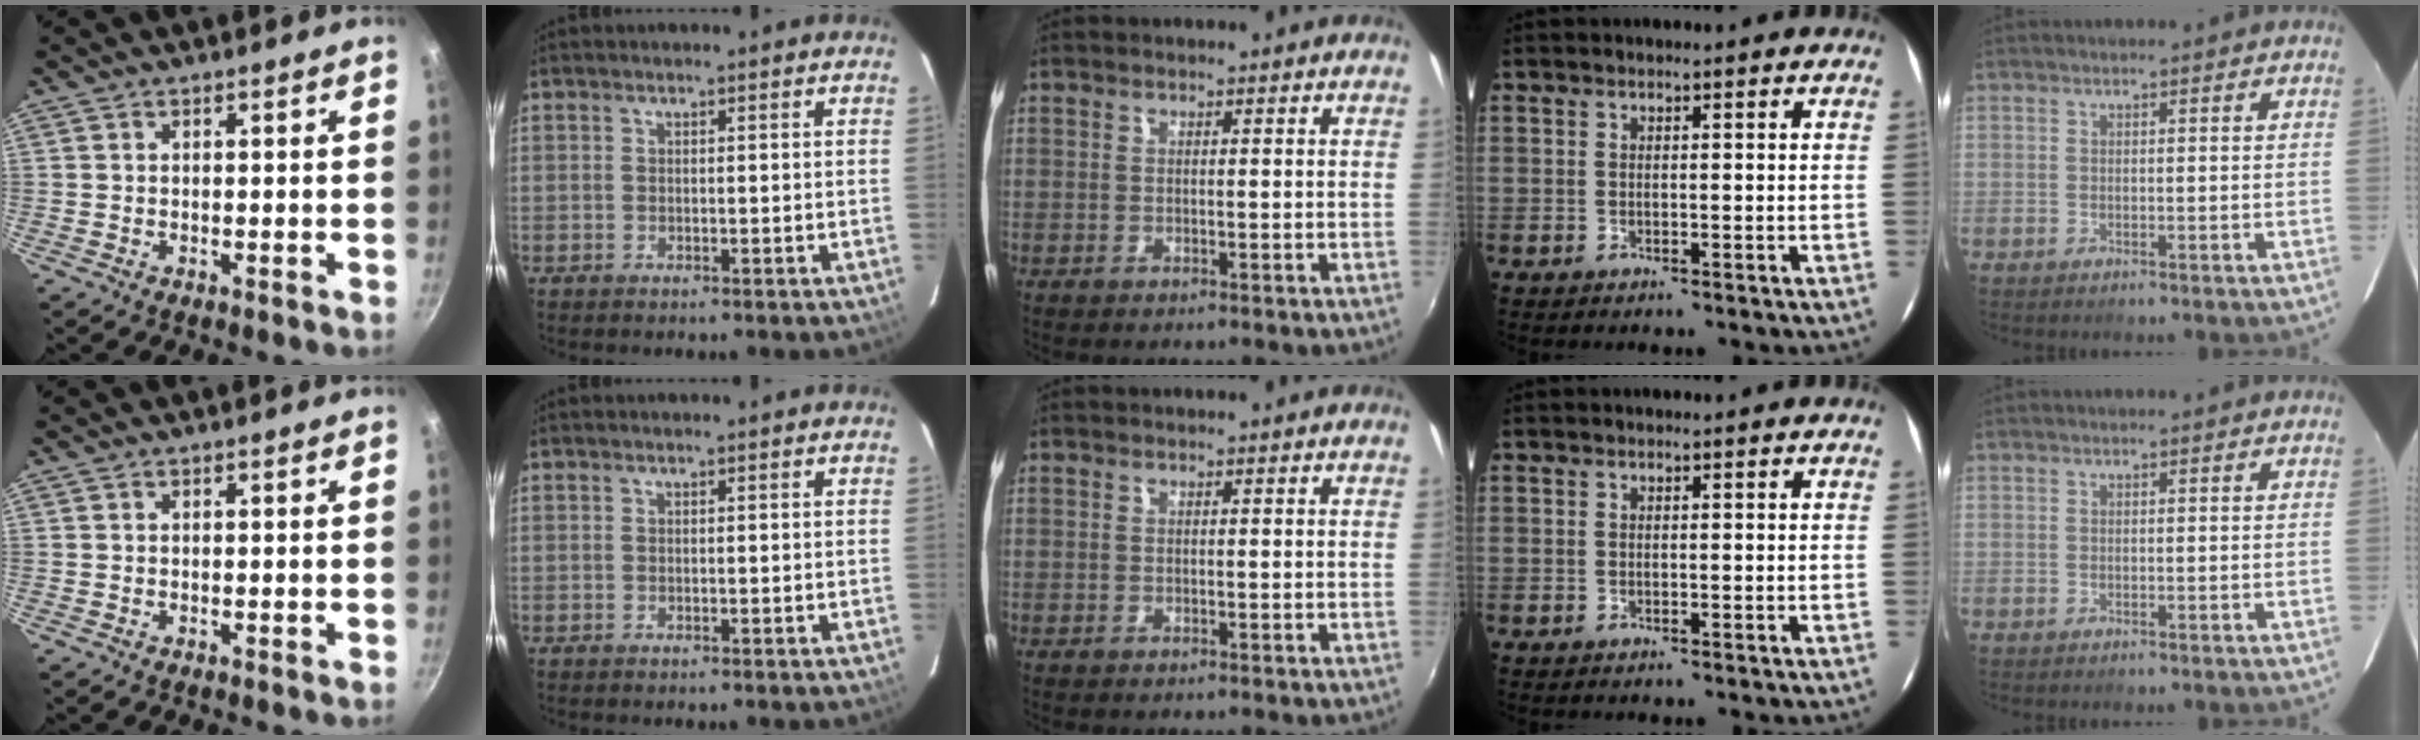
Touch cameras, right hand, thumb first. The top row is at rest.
{}